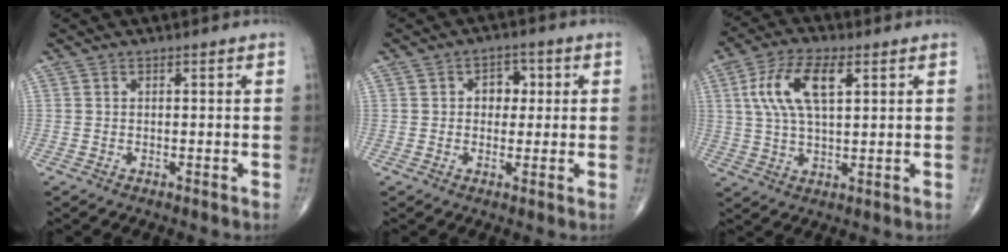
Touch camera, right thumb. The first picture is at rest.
{"total": 4.4, "force": [0.8, 3.3, 2.7], "torque": [-0.009, 0.004, 0.006]}
{"total": 11.2, "force": [3.6, 4.8, 9.4], "torque": [-0.191, 0.004, 0.068]}